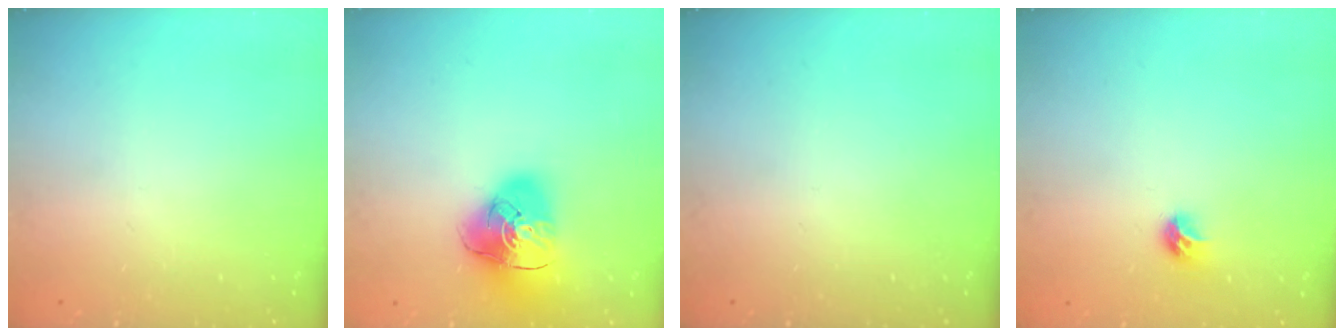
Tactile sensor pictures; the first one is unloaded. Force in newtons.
{"total": 13.9, "press": 13.8, "slide": 1.7}
{"total": 0.0}
{"total": 7.5, "press": 7.4, "slide": 0.7}